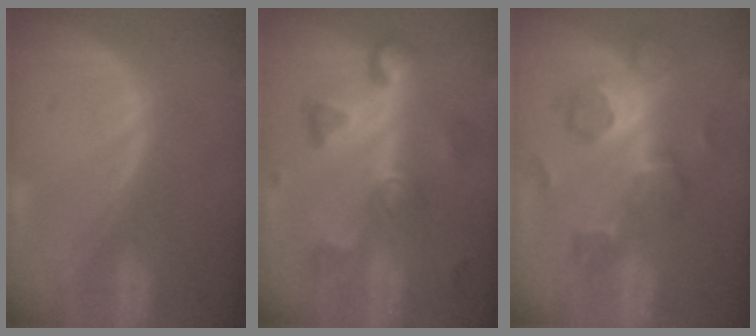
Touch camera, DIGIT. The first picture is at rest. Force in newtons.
{"total": 8.1, "press": 7.8, "slide": 2.3}
{"total": 9.1, "press": 7.8, "slide": 4.6}